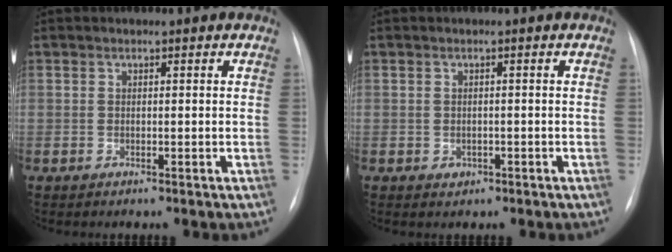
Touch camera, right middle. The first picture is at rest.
{"total": 1.3, "force": [-0.6, 1.1, 0.4], "torque": [-0.005, 0.003, -0.004]}